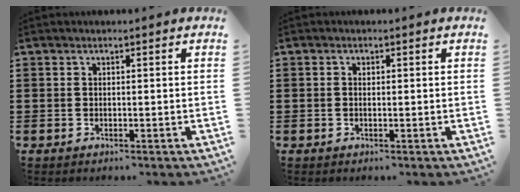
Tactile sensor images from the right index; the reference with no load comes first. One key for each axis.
{"total": 0.7, "fx": 0.0, "fy": 0.3, "fz": 0.6, "tx": -0.013, "ty": -0.001, "tz": 0.000}